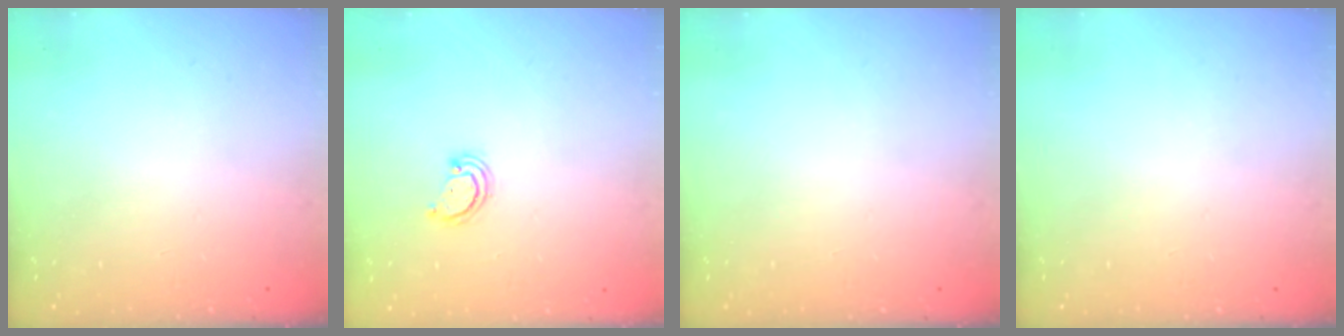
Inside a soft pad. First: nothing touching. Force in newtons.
{"total": 2.3, "press": 2.3, "slide": 0.3}
{"total": 0.0}
{"total": 0.0}